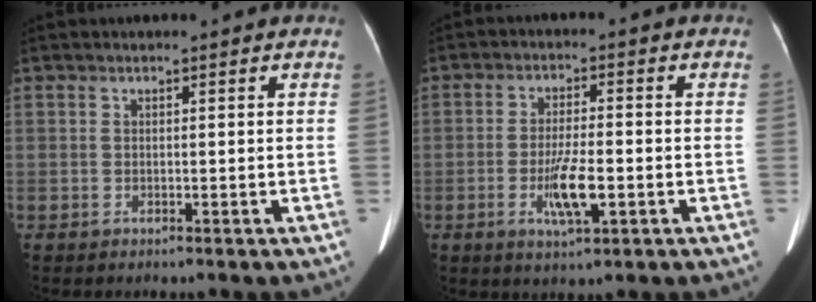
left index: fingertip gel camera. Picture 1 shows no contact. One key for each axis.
{"total": 6.3, "fx": -1.9, "fy": 1.1, "fz": 5.9, "tx": -0.114, "ty": -0.007, "tz": -0.032}